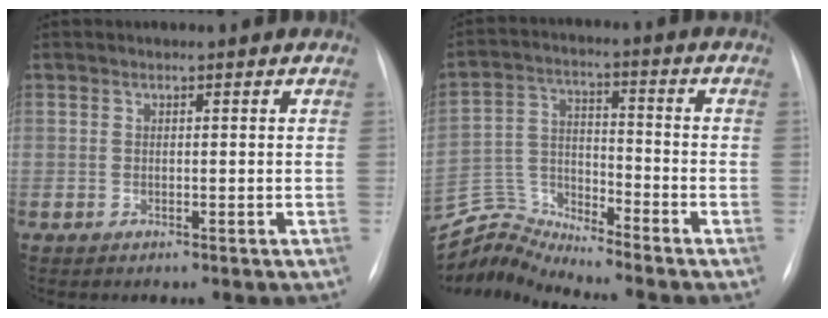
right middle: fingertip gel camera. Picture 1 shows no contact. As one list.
[{"total": 8.4, "force": [-8.2, -1.4, -1.5], "torque": [0.016, 0.030, -0.155]}]